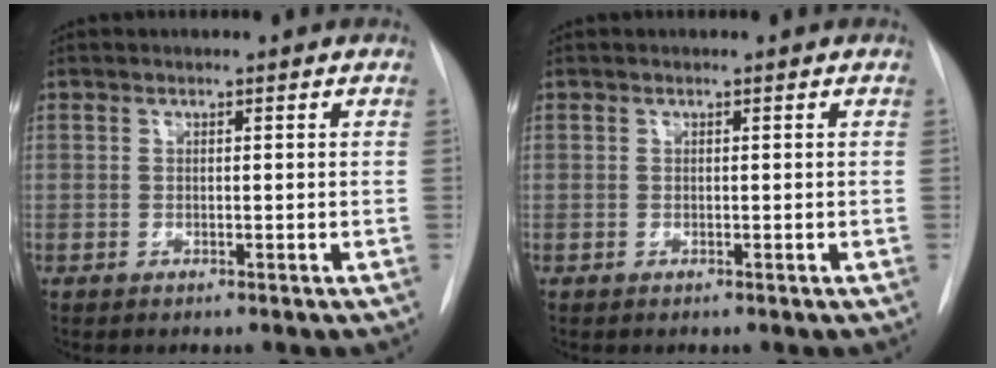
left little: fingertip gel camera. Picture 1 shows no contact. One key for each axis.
{"total": 0.0}